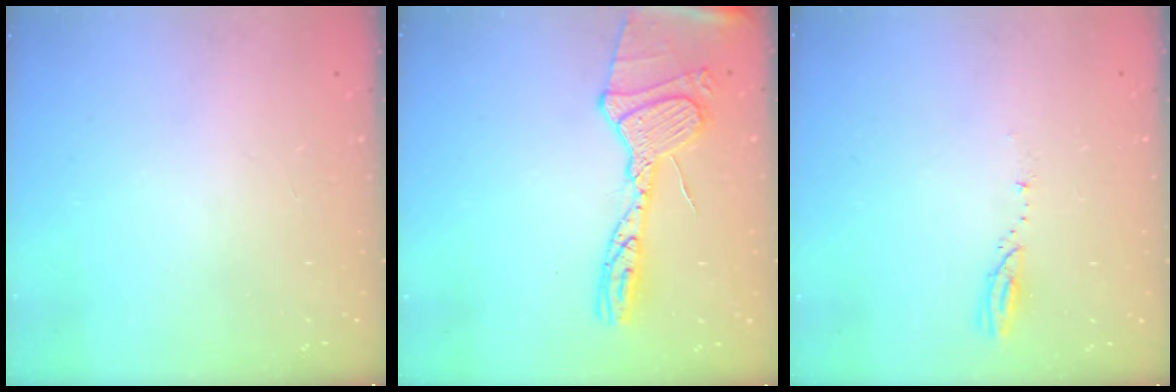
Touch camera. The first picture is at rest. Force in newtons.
{"total": 17.2, "press": 17.2, "slide": 1.5}
{"total": 3.1, "press": 3.1, "slide": 0.3}